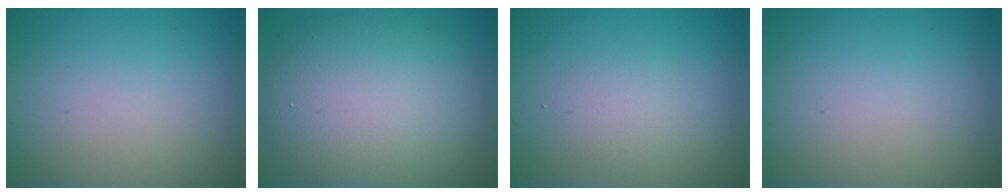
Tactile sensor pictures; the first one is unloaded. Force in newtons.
{"total": 10.8, "press": 10.8, "slide": 0.9}
{"total": 1.6, "press": 1.6, "slide": 0.1}
{"total": 0.0}